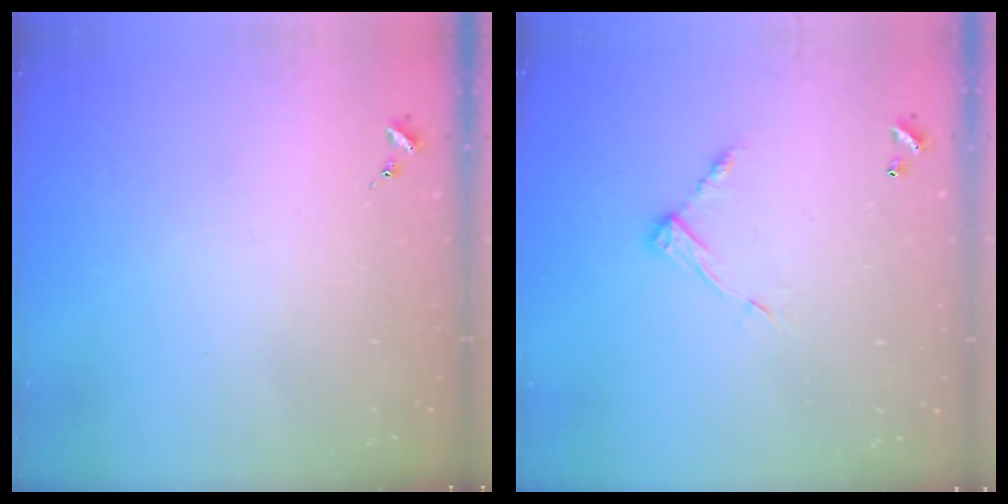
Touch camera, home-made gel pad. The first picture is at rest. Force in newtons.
{"total": 7.9, "press": 7.9, "slide": 0.3}